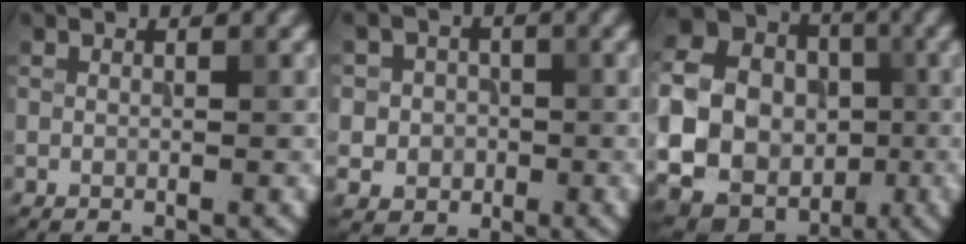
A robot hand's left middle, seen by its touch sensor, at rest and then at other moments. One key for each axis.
{"total": 3.7, "fx": -0.3, "fy": 3.6, "fz": 1.0, "tx": -0.001, "ty": 0.012, "tz": -0.017}
{"total": 22.4, "fx": -2.5, "fy": 21.1, "fz": 7.3, "tx": -0.181, "ty": -0.007, "tz": -0.084}